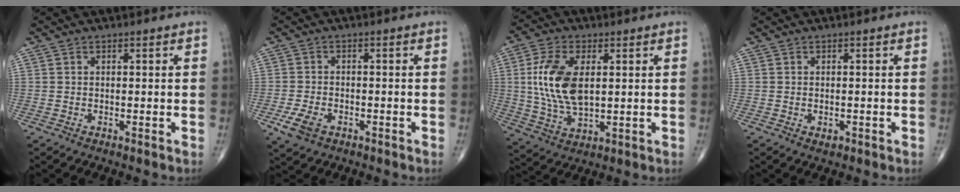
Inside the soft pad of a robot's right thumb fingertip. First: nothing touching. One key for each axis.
{"total": 4.9, "fx": -2.3, "fy": 3.0, "fz": 3.2, "tx": -0.068, "ty": 0.004, "tz": -0.040}
{"total": 13.7, "fx": 2.1, "fy": 7.4, "fz": 11.4, "tx": -0.225, "ty": -0.006, "tz": 0.043}
{"total": 1.3, "fx": -0.5, "fy": 0.9, "fz": 0.9, "tx": -0.012, "ty": -0.001, "tz": -0.004}